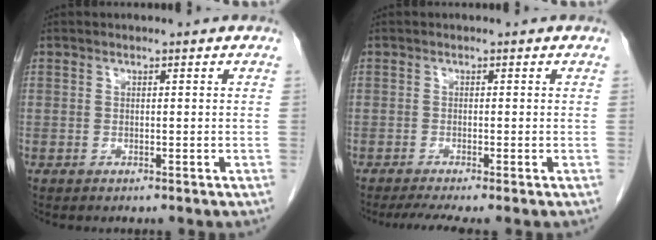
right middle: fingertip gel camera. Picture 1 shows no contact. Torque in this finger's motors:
{"motor_torque": [0.53, -0.36, 0.01, 0.01]}